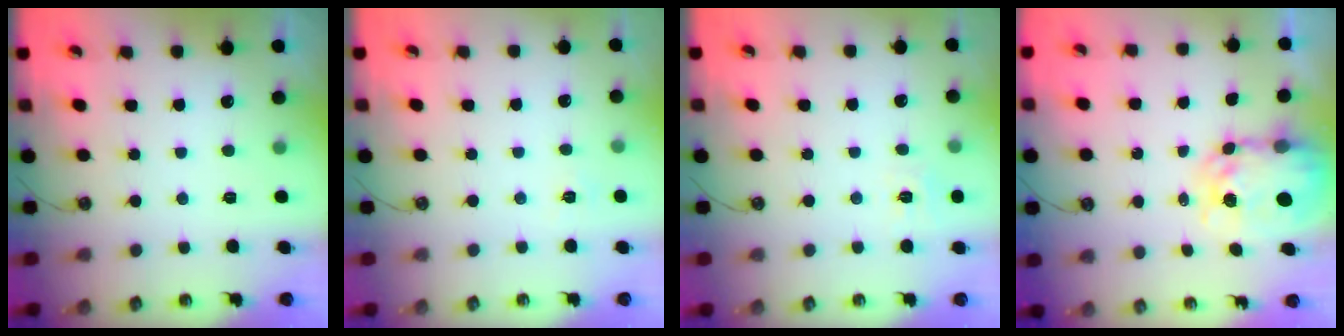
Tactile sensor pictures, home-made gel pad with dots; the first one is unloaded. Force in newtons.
{"total": 2.3, "press": 2.3, "slide": 0.3}
{"total": 6.4, "press": 6.4, "slide": 0.7}
{"total": 9.2, "press": 9.1, "slide": 0.8}